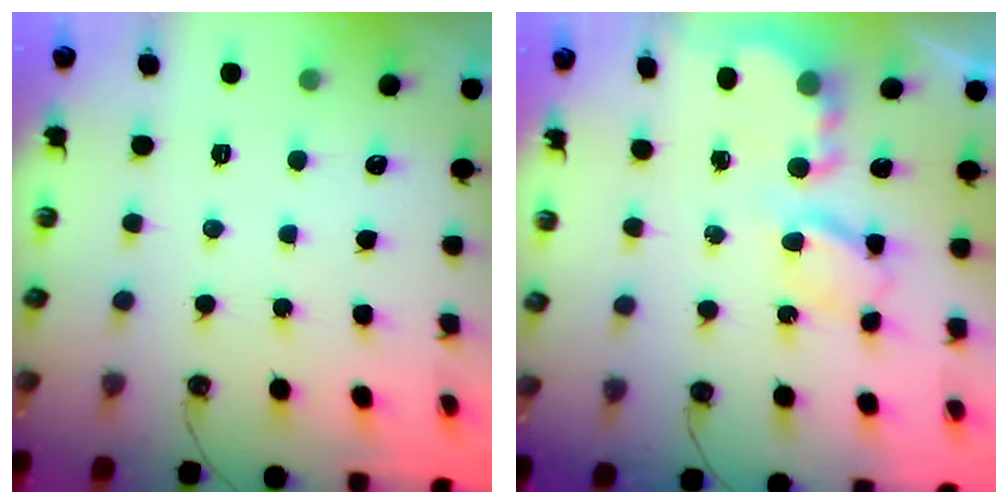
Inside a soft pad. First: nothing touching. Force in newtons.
{"total": 6.0, "press": 6.0, "slide": 0.4}